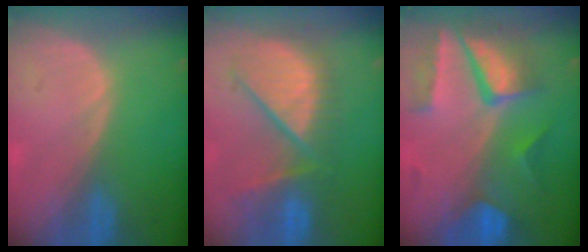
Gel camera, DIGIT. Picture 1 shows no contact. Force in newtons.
{"total": 10.5, "press": 9.7, "slide": 3.8}
{"total": 10.1, "press": 8.5, "slide": 5.5}